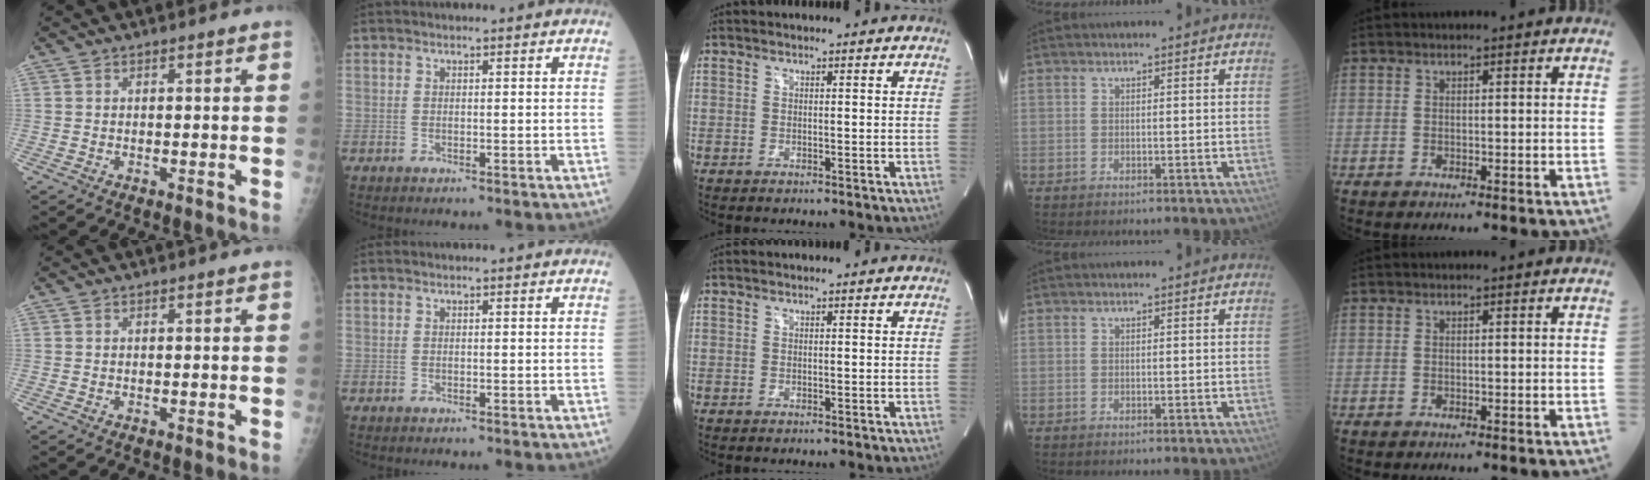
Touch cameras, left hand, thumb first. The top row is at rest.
{}